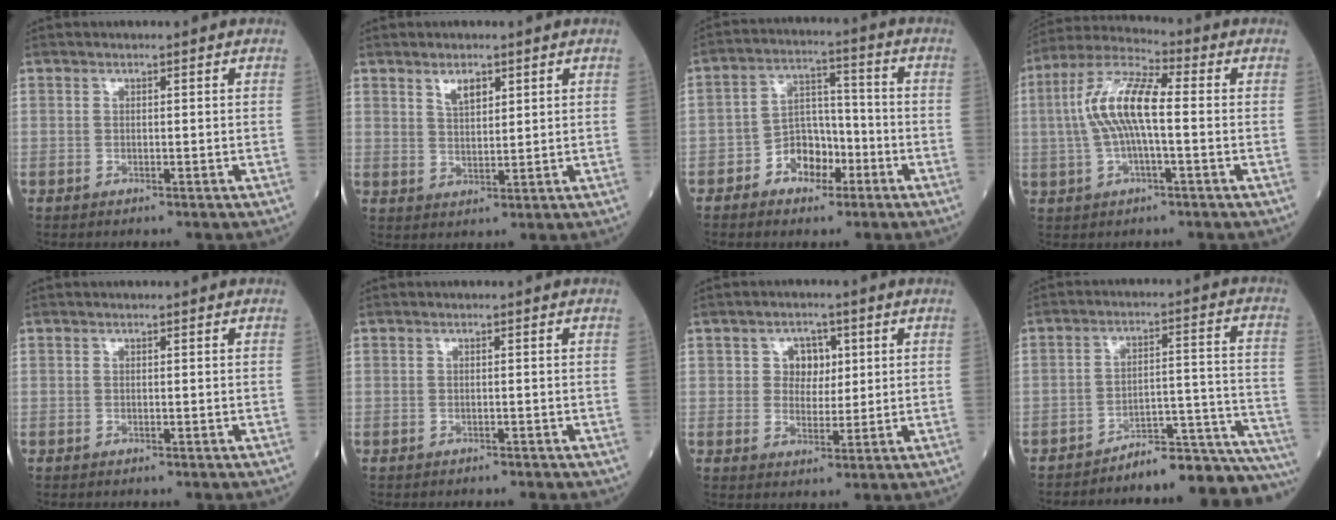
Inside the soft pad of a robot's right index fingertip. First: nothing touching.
{"total": 3.3, "force": [2.0, 1.3, 2.2], "torque": [-0.044, 0.001, 0.042]}
{"total": 7.2, "force": [-3.6, 4.7, 4.2], "torque": [-0.076, 0.023, -0.061]}
{"total": 10.7, "force": [0.1, 2.4, 10.4], "torque": [-0.221, 0.022, -0.002]}
{"total": 0.0}
{"total": 0.9, "force": [-0.8, 0.3, 0.4], "torque": [-0.011, -0.001, -0.008]}
{"total": 4.3, "force": [1.3, 3.4, 2.3], "torque": [-0.029, 0.006, 0.022]}
{"total": 16.1, "force": [-15.8, 0.3, 3.2], "torque": [-0.001, 0.045, -0.210]}